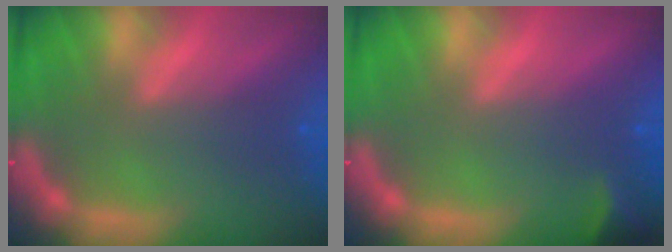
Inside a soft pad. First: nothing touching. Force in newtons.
{"total": 1.9}